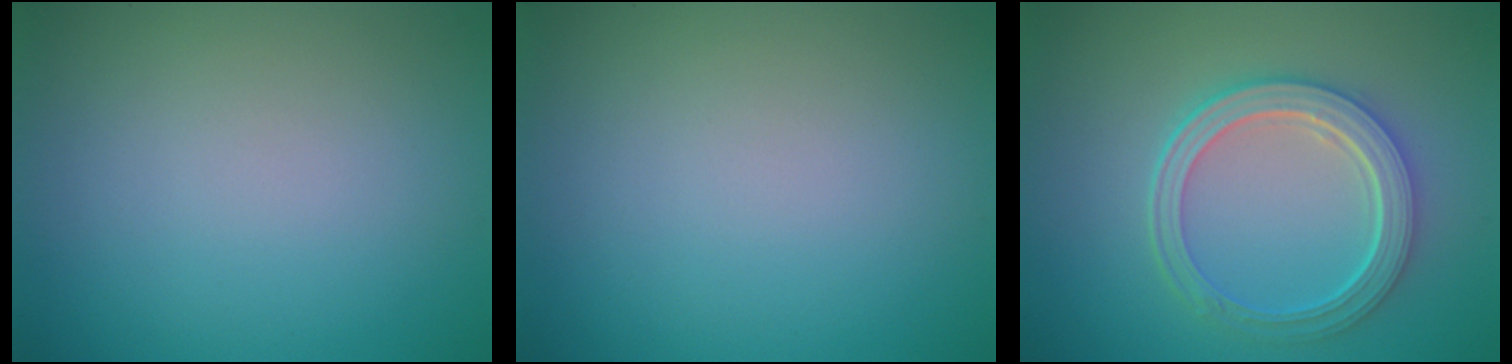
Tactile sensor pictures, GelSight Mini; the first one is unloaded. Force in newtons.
{"total": 0.0}
{"total": 5.3, "press": 4.1, "slide": 3.3}